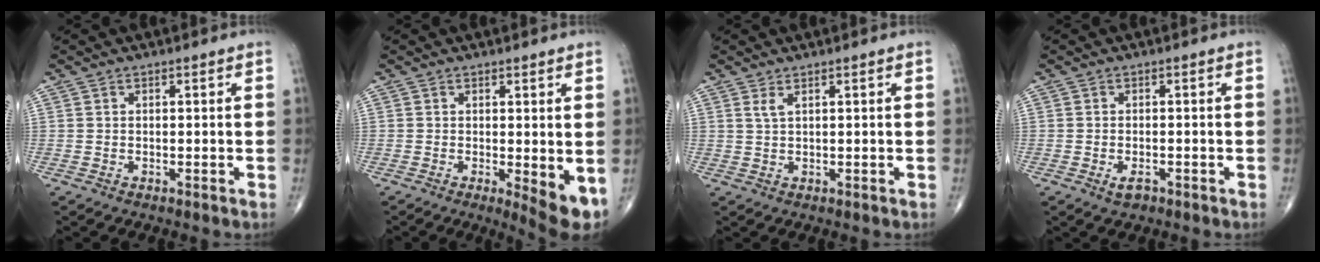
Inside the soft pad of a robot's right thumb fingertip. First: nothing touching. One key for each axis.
{"total": 5.9, "fx": -0.7, "fy": 1.7, "fz": 5.6, "tx": -0.076, "ty": -0.017, "tz": -0.007}
{"total": 1.4, "fx": 0.8, "fy": 0.3, "fz": 1.1, "tx": -0.024, "ty": 0.001, "tz": 0.020}
{"total": 2.3, "fx": -1.2, "fy": 1.2, "fz": 1.5, "tx": -0.027, "ty": 0.001, "tz": -0.018}